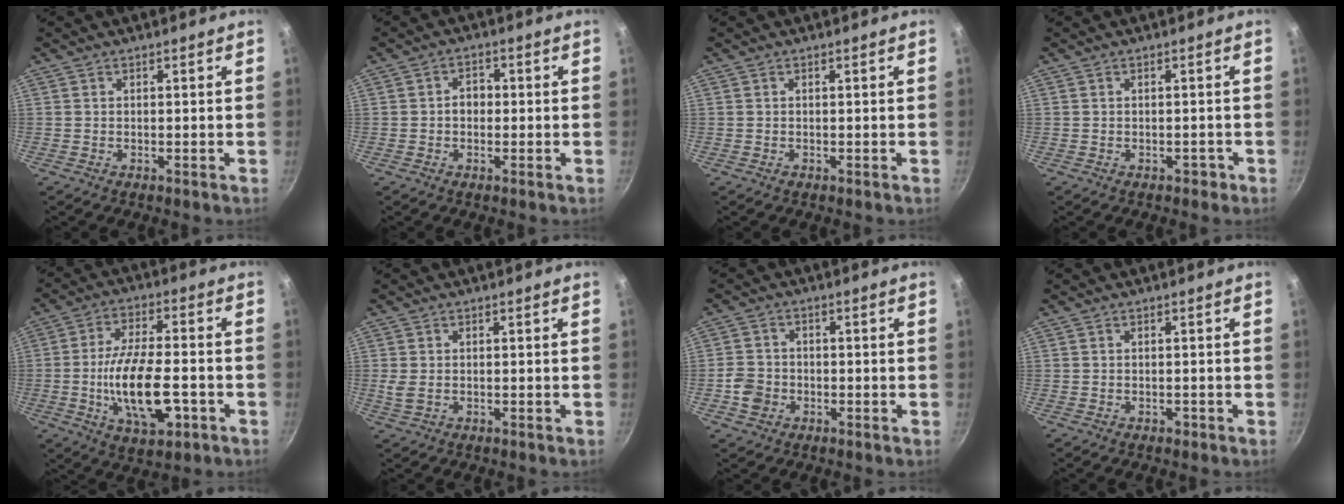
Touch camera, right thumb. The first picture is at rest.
{"total": 3.0, "force": [-0.2, 2.3, 1.8], "torque": [-0.015, 0.012, -0.010]}
{"total": 0.0}
{"total": 1.2, "force": [-0.7, 0.8, 0.5], "torque": [-0.001, 0.006, -0.010]}
{"total": 14.9, "force": [-3.6, 6.5, 12.9], "torque": [-0.223, 0.014, -0.056]}
{"total": 2.2, "force": [0.0, 1.5, 1.7], "torque": [-0.045, -0.003, 0.001]}
{"total": 4.6, "force": [-1.5, 3.9, 2.0], "torque": [-0.025, 0.014, -0.029]}
{"total": 0.6, "force": [-0.3, 0.5, 0.2], "torque": [0.000, 0.002, -0.006]}